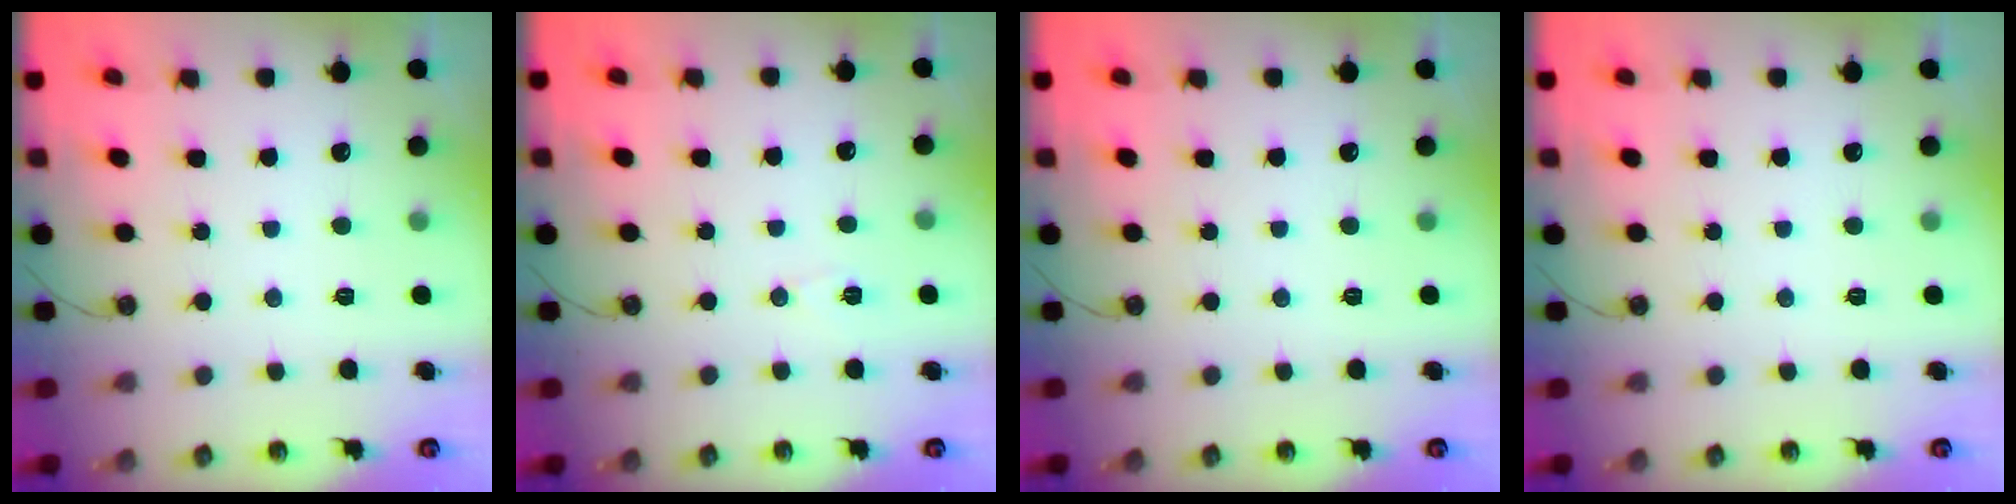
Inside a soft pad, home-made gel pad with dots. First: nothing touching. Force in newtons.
{"total": 4.1, "press": 3.7, "slide": 1.7}
{"total": 0.0}
{"total": 0.0}